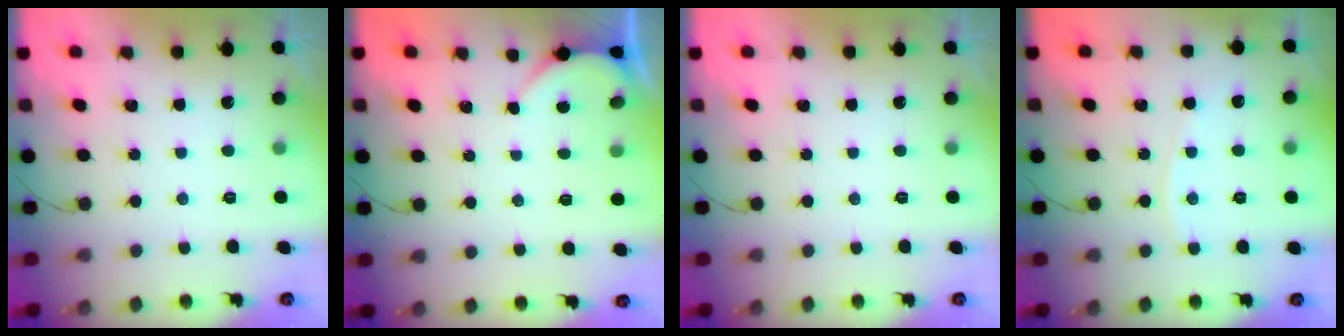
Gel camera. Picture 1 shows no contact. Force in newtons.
{"total": 2.1, "press": 2.1, "slide": 0.2}
{"total": 0.0}
{"total": 3.5, "press": 3.5, "slide": 0.4}